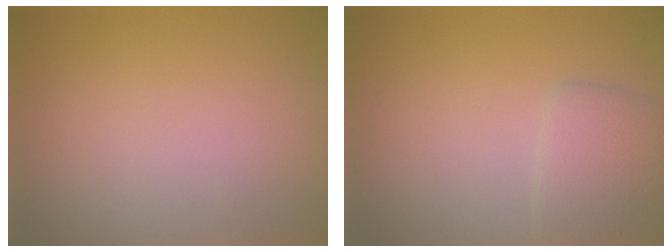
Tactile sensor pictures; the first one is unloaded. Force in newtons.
{"total": 2.2, "press": 2.2, "slide": 0.1}